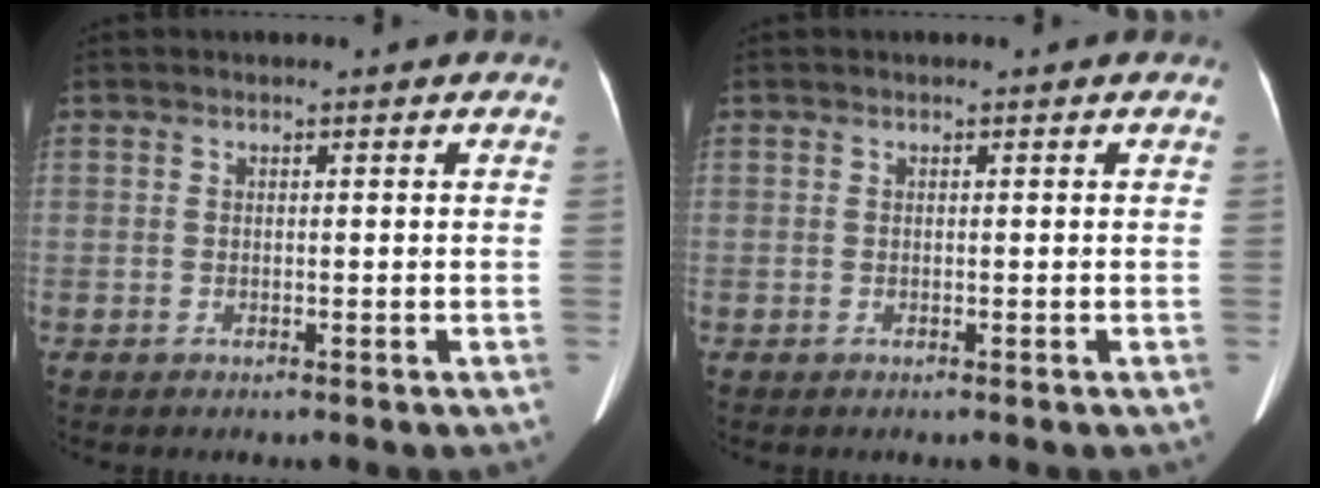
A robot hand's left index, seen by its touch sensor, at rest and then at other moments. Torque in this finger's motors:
{"motor_torque": [0.01, 0.01, 0.00, 0.01]}